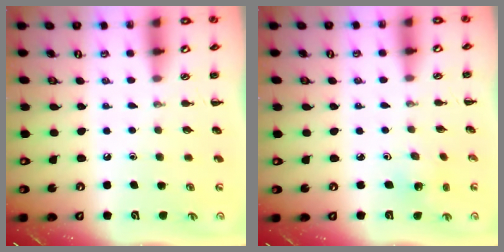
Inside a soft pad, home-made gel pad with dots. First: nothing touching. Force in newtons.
{"total": 2.3, "press": 2.2, "slide": 0.8}